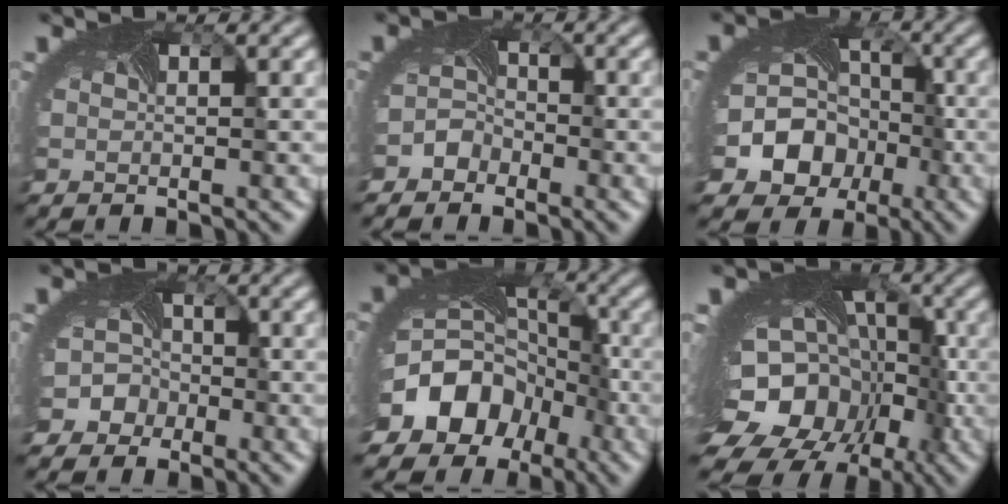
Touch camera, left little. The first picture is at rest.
{"total": 2.2, "force": [-1.7, 1.3, 0.0], "torque": [0.003, 0.004, -0.036]}
{"total": 13.5, "force": [-4.7, 11.2, 5.7], "torque": [-0.111, -0.026, -0.088]}
{"total": 5.1, "force": [-2.7, 4.2, 0.6], "torque": [0.013, 0.002, -0.053]}
{"total": 13.5, "force": [-6.1, 10.6, 5.8], "torque": [-0.101, -0.030, -0.109]}
{"total": 19.3, "force": [-6.2, 14.9, 10.6], "torque": [-0.162, -0.053, -0.096]}